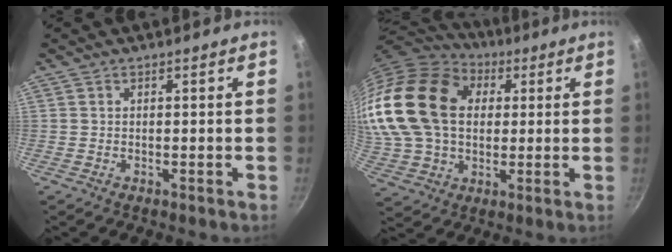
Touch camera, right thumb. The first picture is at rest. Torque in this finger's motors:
{"motor_torque": [-1.90, 3.10, 2.76, 0.01, 0.86]}